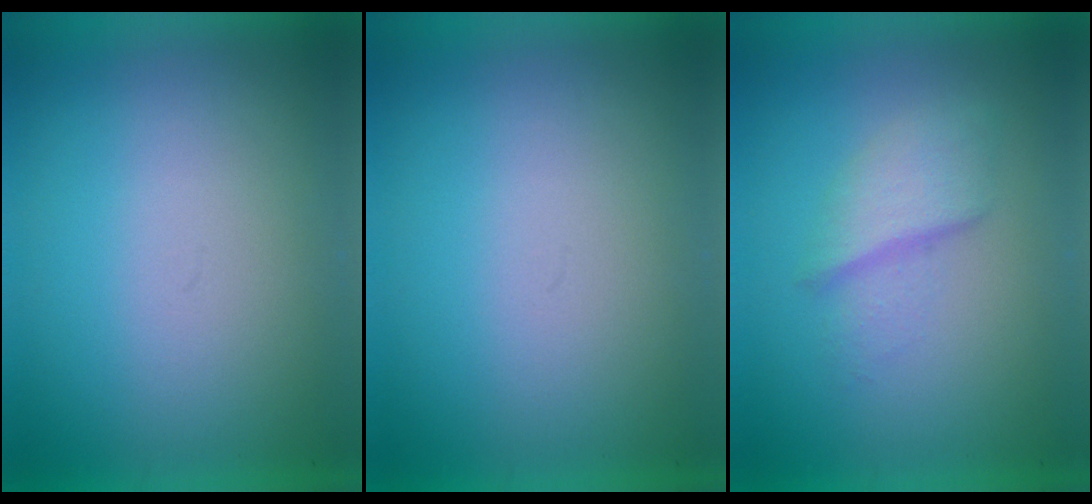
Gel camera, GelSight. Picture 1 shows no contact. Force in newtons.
{"total": 0.0}
{"total": 2.2}